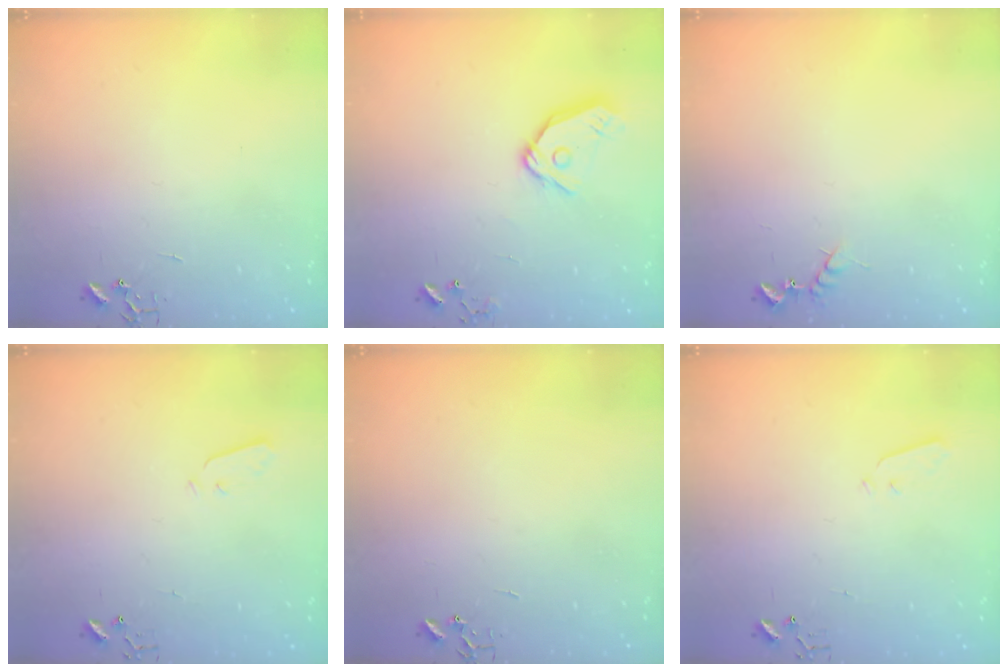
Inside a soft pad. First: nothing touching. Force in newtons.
{"total": 12.2, "press": 12.1, "slide": 1.5}
{"total": 6.0, "press": 6.0, "slide": 0.6}
{"total": 3.0, "press": 3.0, "slide": 0.3}
{"total": 0.0}
{"total": 3.0, "press": 2.9, "slide": 0.7}